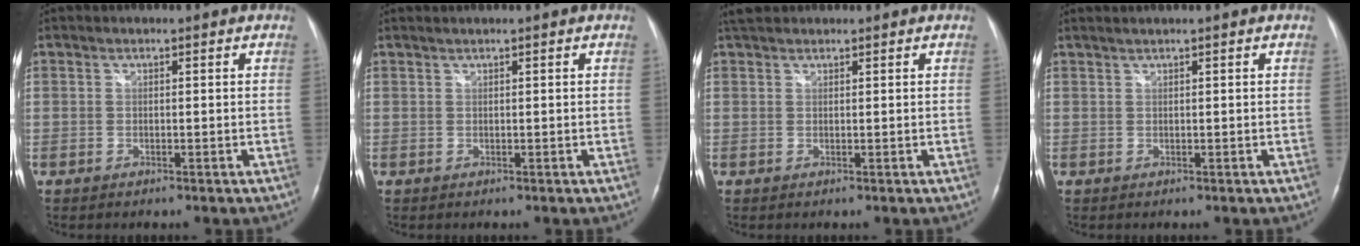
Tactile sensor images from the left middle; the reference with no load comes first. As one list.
[{"total": 1.1, "force": [0.9, -0.2, 0.5], "torque": [-0.012, 0.012, 0.021]}, {"total": 2.7, "force": [2.4, 1.0, 0.8], "torque": [-0.019, 0.022, 0.042]}, {"total": 1.8, "force": [1.5, -0.3, 1.0], "torque": [-0.018, 0.015, 0.030]}]